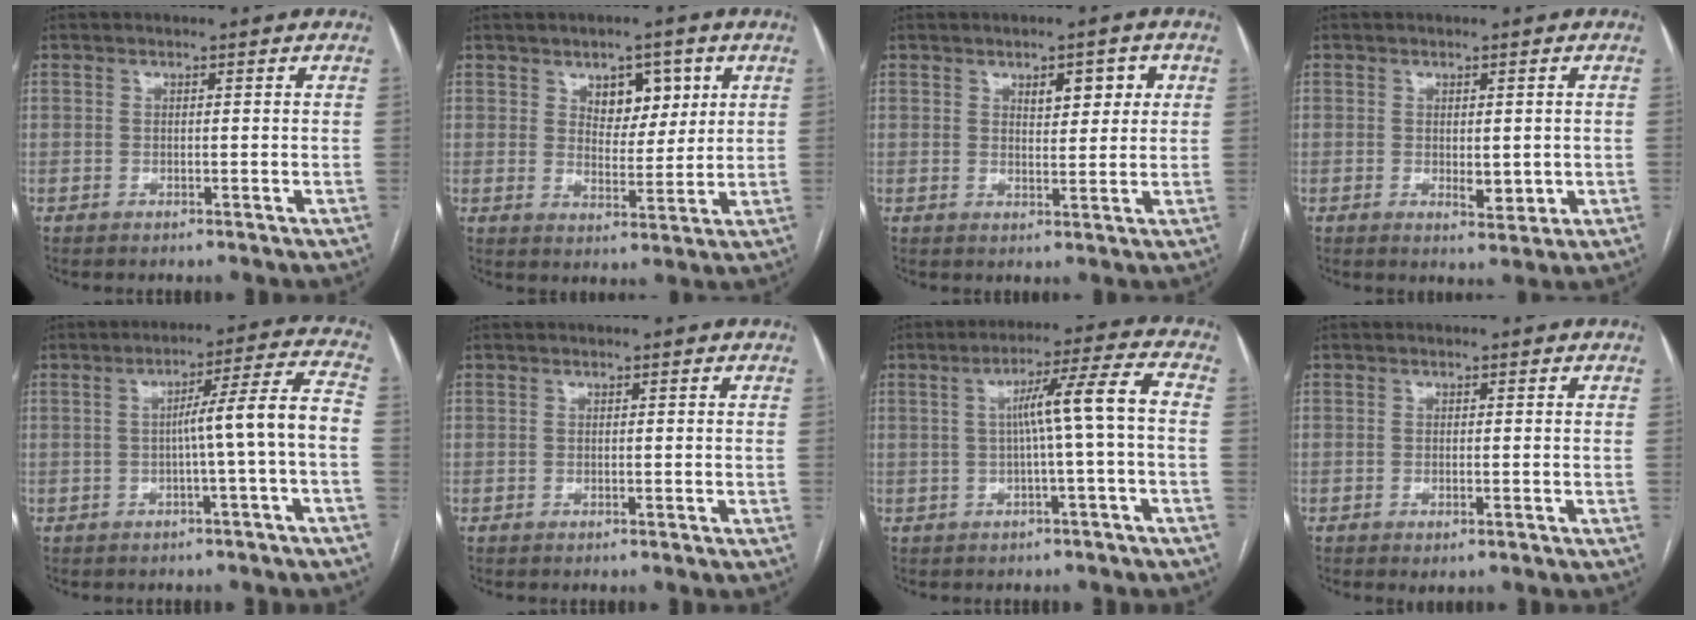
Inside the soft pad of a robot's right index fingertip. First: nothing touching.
{"total": 6.5, "force": [3.0, 3.8, 4.4], "torque": [-0.057, 0.006, 0.050]}
{"total": 4.6, "force": [1.9, 2.0, 3.7], "torque": [-0.048, 0.008, 0.029]}
{"total": 3.4, "force": [-0.3, 1.7, 3.0], "torque": [-0.040, -0.007, 0.004]}
{"total": 8.4, "force": [-1.5, -1.3, 8.2], "torque": [-0.115, 0.023, -0.018]}
{"total": 0.0}
{"total": 7.9, "force": [-0.3, -0.9, 7.8], "torque": [-0.121, 0.022, 0.000]}
{"total": 0.9, "force": [-0.4, 0.3, 0.8], "torque": [-0.011, -0.004, -0.002]}